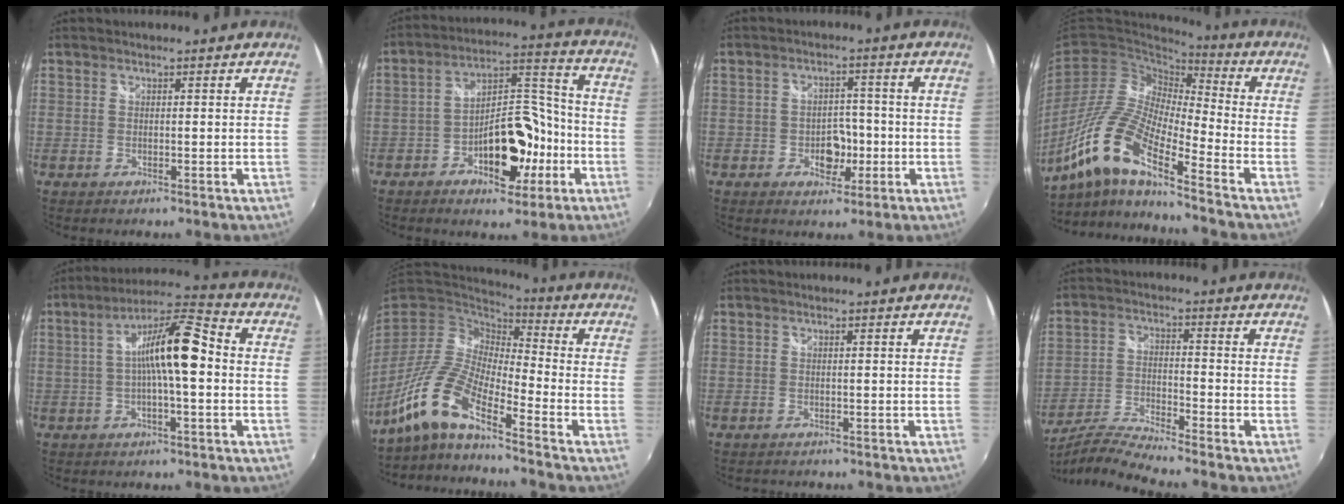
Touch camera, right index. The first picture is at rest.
{"total": 13.9, "force": [-5.9, 7.3, 10.3], "torque": [-0.172, 0.033, -0.082]}
{"total": 5.7, "force": [-1.8, 4.3, 3.4], "torque": [-0.056, 0.005, -0.023]}
{"total": 16.3, "force": [-9.9, 3.1, 12.6], "torque": [-0.247, -0.008, -0.212]}
{"total": 11.6, "force": [-0.4, 2.2, 11.4], "torque": [-0.196, 0.027, -0.009]}
{"total": 12.7, "force": [-9.1, 2.2, 8.6], "torque": [-0.171, -0.003, -0.192]}
{"total": 1.8, "force": [-1.7, 0.5, 0.3], "torque": [-0.013, -0.012, -0.021]}
{"total": 9.4, "force": [-8.7, -1.2, 3.5], "torque": [-0.079, -0.010, -0.170]}